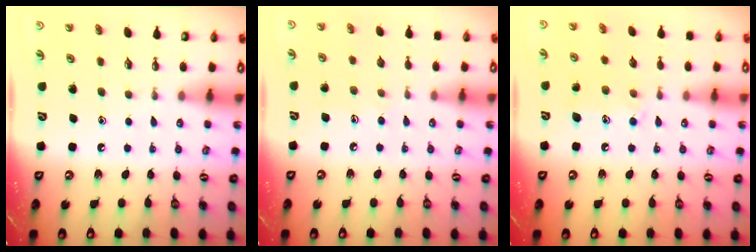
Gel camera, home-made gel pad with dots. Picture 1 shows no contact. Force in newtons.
{"total": 5.5, "press": 5.5, "slide": 0.5}
{"total": 9.6, "press": 9.6, "slide": 0.5}